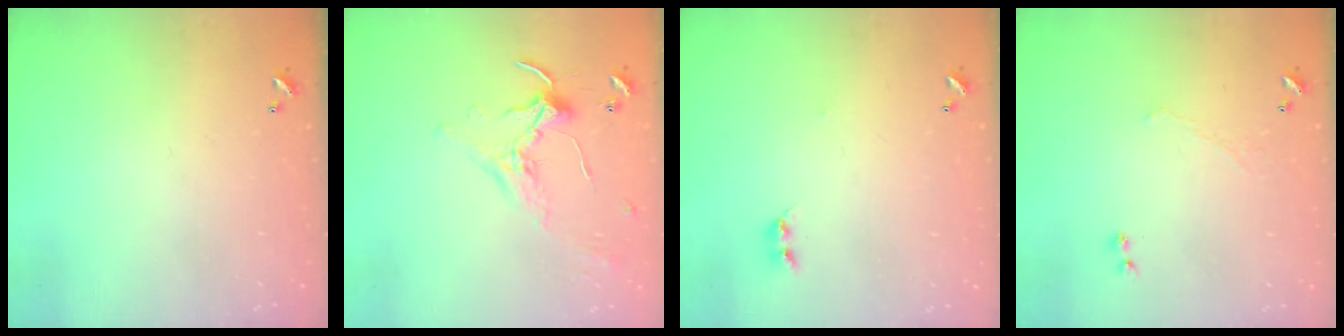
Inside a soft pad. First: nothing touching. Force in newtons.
{"total": 0.8, "press": 0.7, "slide": 0.4}
{"total": 2.2, "press": 2.2, "slide": 0.4}
{"total": 1.1, "press": 0.7, "slide": 0.9}